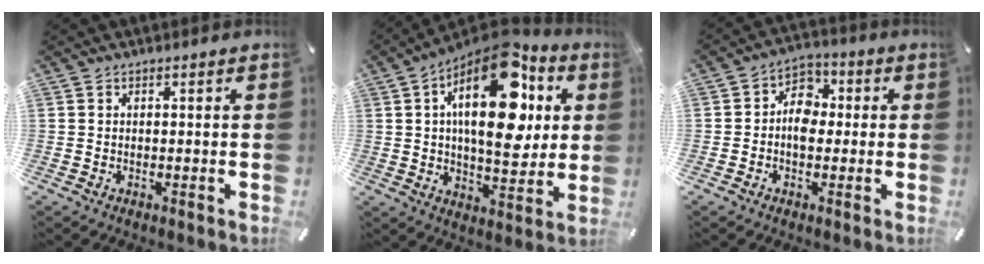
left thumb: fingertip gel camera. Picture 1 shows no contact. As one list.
[{"total": 23.7, "force": [8.0, 11.8, 19.0], "torque": [-0.312, -0.042, 0.123]}, {"total": 6.6, "force": [-1.1, 5.2, 3.9], "torque": [-0.060, 0.018, -0.022]}]